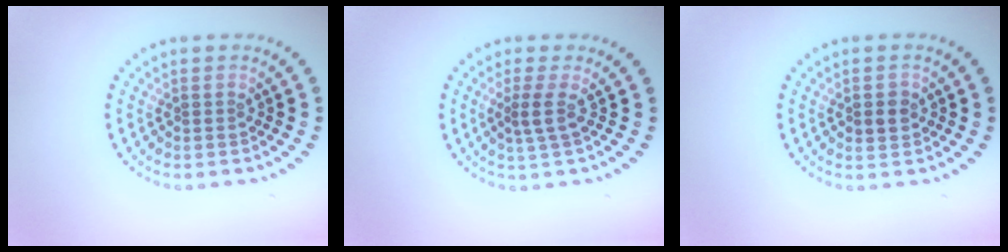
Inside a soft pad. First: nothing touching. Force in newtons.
{"total": 1.7, "press": 1.1, "slide": 1.3}
{"total": 1.7, "press": 1.7, "slide": 0.4}